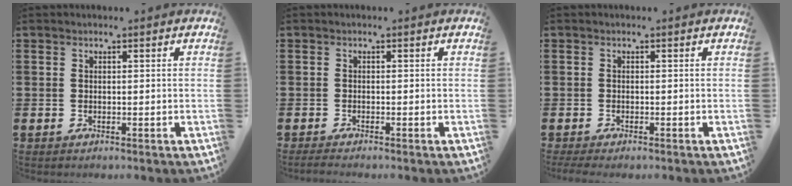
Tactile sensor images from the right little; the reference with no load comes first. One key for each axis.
{"total": 0.0}
{"total": 0.6, "fx": -0.5, "fy": 0.1, "fz": 0.4, "tx": -0.007, "ty": -0.003, "tz": -0.009}